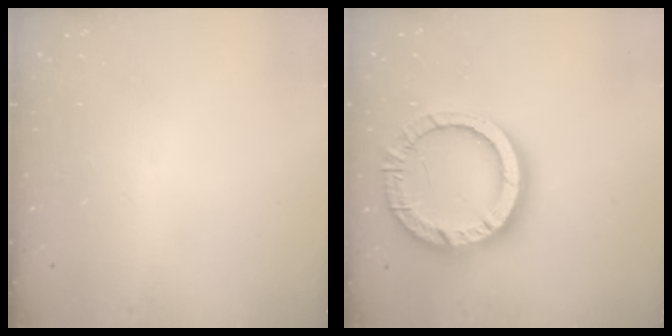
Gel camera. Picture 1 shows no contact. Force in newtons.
{"total": 16.6, "press": 16.5, "slide": 1.4}